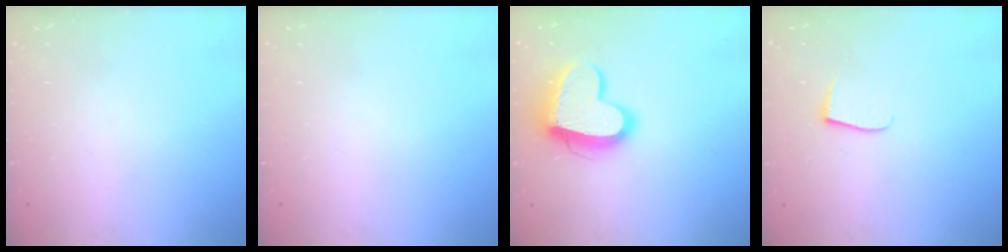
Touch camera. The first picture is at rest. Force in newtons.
{"total": 0.0}
{"total": 15.0, "press": 14.9, "slide": 1.6}
{"total": 5.9, "press": 5.9, "slide": 0.4}